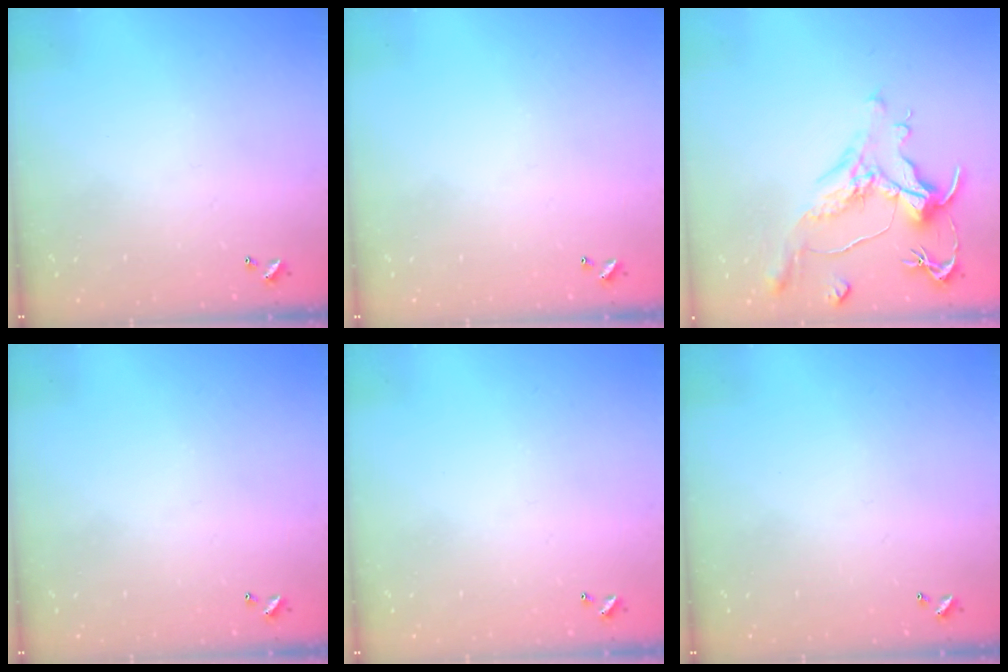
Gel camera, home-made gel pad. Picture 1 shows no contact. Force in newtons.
{"total": 0.0}
{"total": 1.1, "press": 0.2, "slide": 1.1}
{"total": 0.0}
{"total": 0.0}
{"total": 0.0}